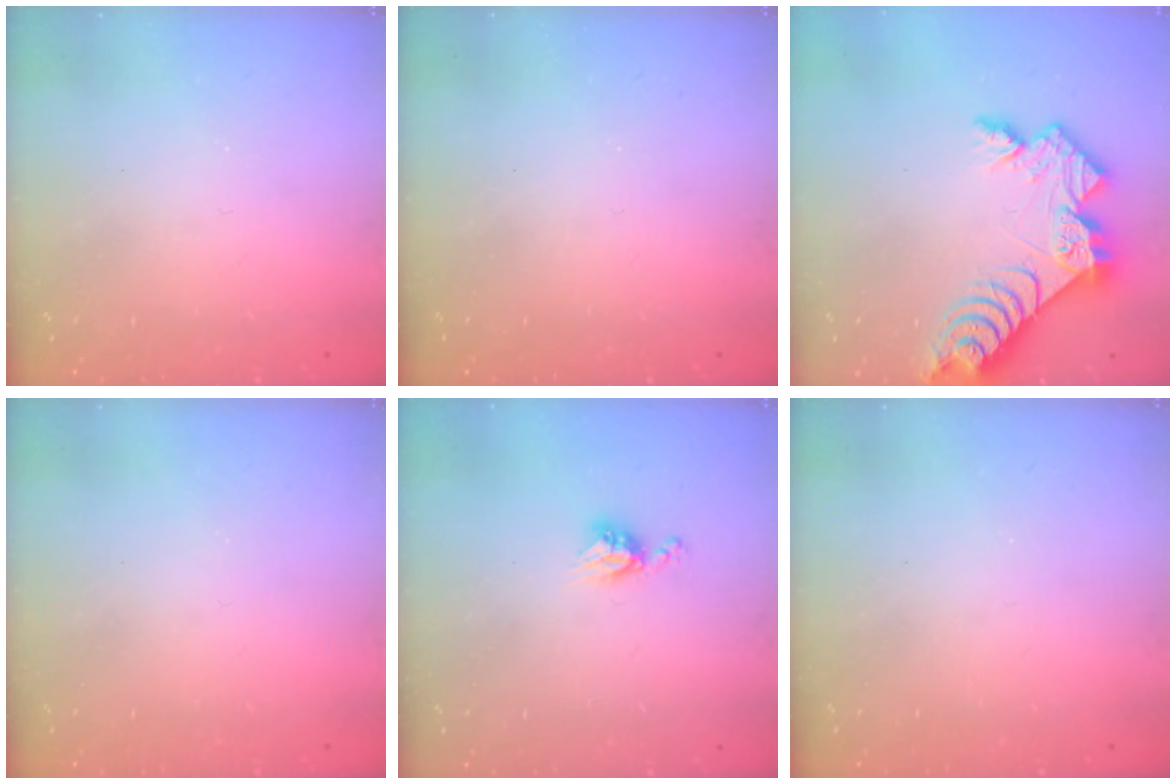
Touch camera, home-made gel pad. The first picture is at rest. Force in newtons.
{"total": 0.0}
{"total": 11.2, "press": 11.2, "slide": 0.8}
{"total": 0.0}
{"total": 5.1, "press": 5.1, "slide": 0.5}
{"total": 0.0}